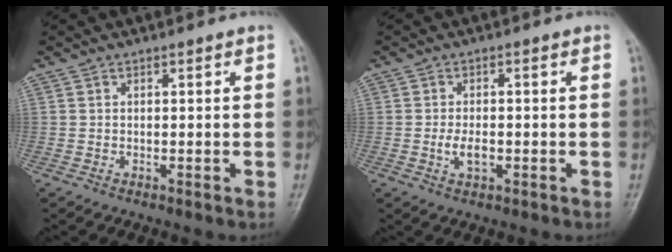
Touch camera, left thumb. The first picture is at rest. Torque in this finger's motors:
{"motor_torque": [-0.11, 0.30, 0.35, 0.08, 0.02]}